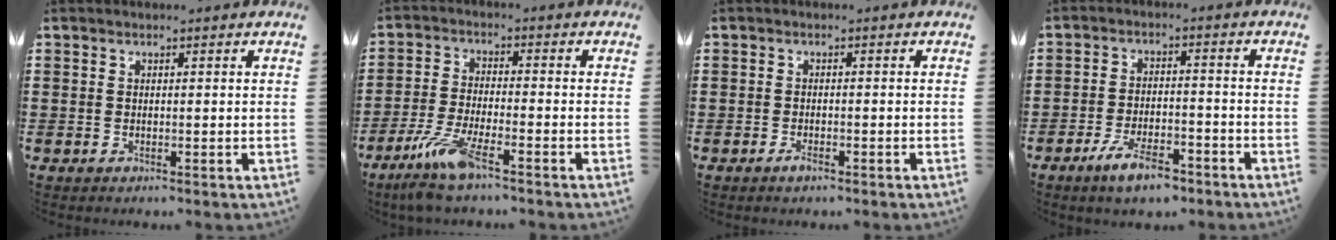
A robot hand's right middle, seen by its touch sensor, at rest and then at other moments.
{"total": 8.0, "force": [-5.3, 1.2, 5.8], "torque": [-0.129, -0.015, -0.101]}
{"total": 1.2, "force": [-0.9, 0.4, 0.6], "torque": [-0.015, -0.003, -0.017]}
{"total": 6.4, "force": [-4.6, 1.9, 4.0], "torque": [-0.082, 0.004, -0.087]}